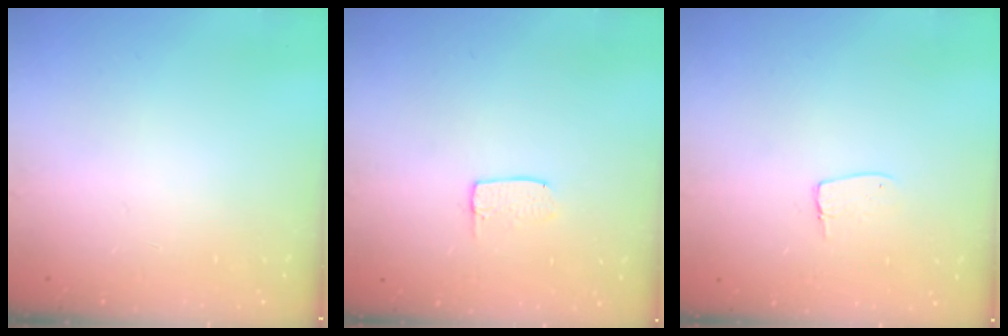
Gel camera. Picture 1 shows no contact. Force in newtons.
{"total": 3.8, "press": 3.8, "slide": 0.2}
{"total": 5.5, "press": 5.5, "slide": 0.3}